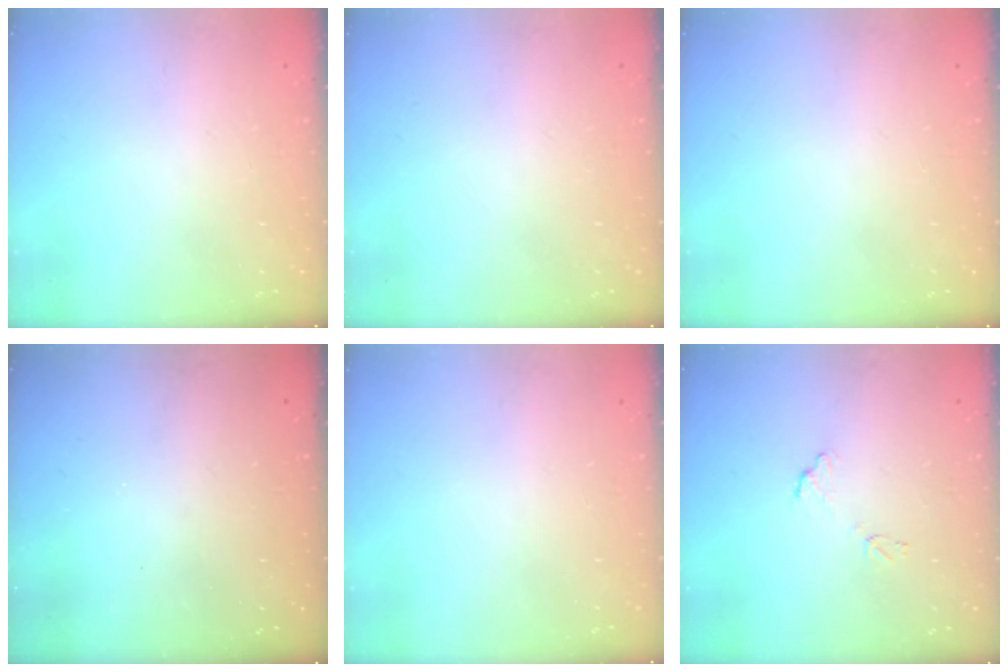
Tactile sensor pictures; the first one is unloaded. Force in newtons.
{"total": 0.0}
{"total": 0.0}
{"total": 3.3, "press": 3.3, "slide": 0.1}
{"total": 0.0}
{"total": 6.4, "press": 6.4, "slide": 0.3}